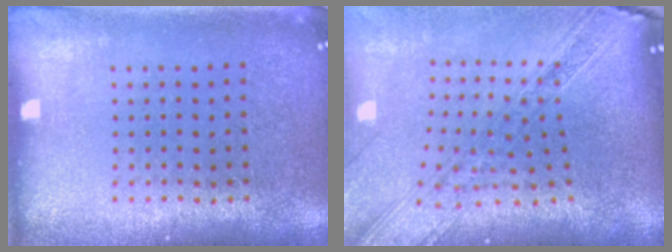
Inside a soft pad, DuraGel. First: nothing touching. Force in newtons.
{"total": 2.8, "press": 2.2, "slide": 1.7}